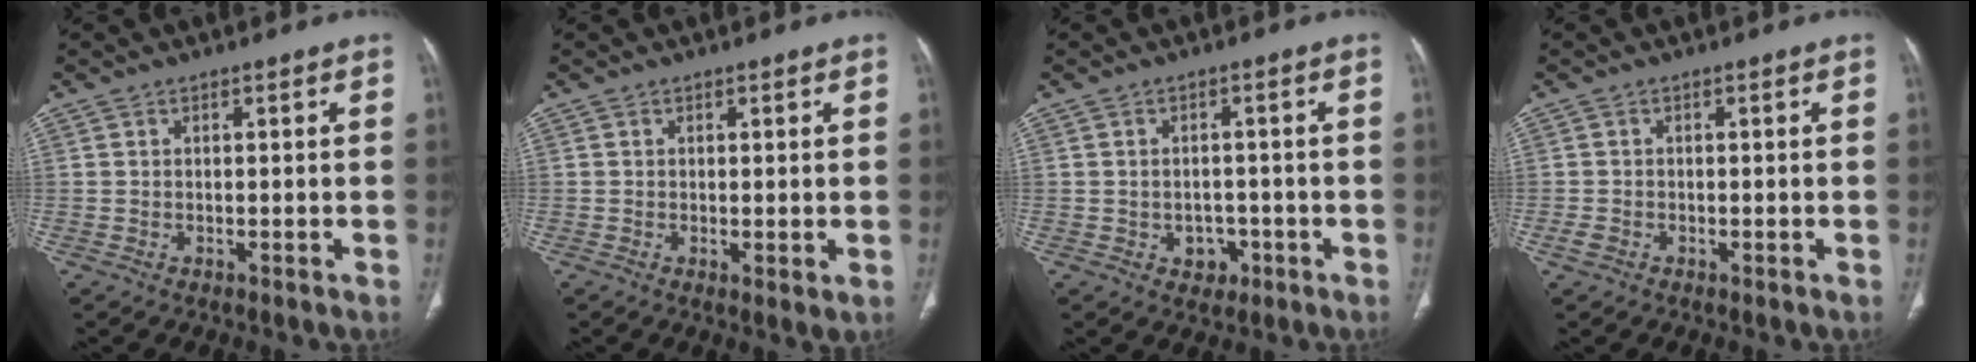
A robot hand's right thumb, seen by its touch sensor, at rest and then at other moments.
{"total": 1.8, "force": [-0.1, 0.5, 1.7], "torque": [-0.033, -0.010, -0.001]}
{"total": 3.7, "force": [-1.4, 3.0, 1.7], "torque": [-0.004, 0.011, -0.013]}
{"total": 1.5, "force": [-0.7, 1.1, 0.8], "torque": [-0.018, 0.002, -0.014]}